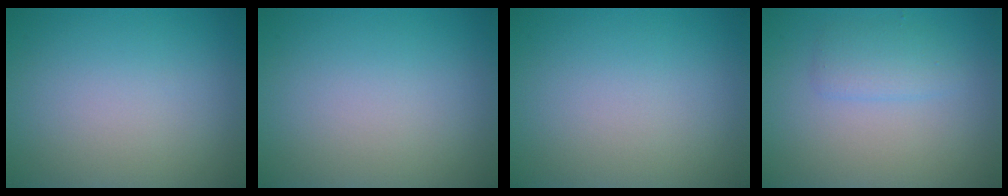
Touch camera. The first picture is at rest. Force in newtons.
{"total": 0.0}
{"total": 0.0}
{"total": 1.9, "press": 1.9, "slide": 0.1}